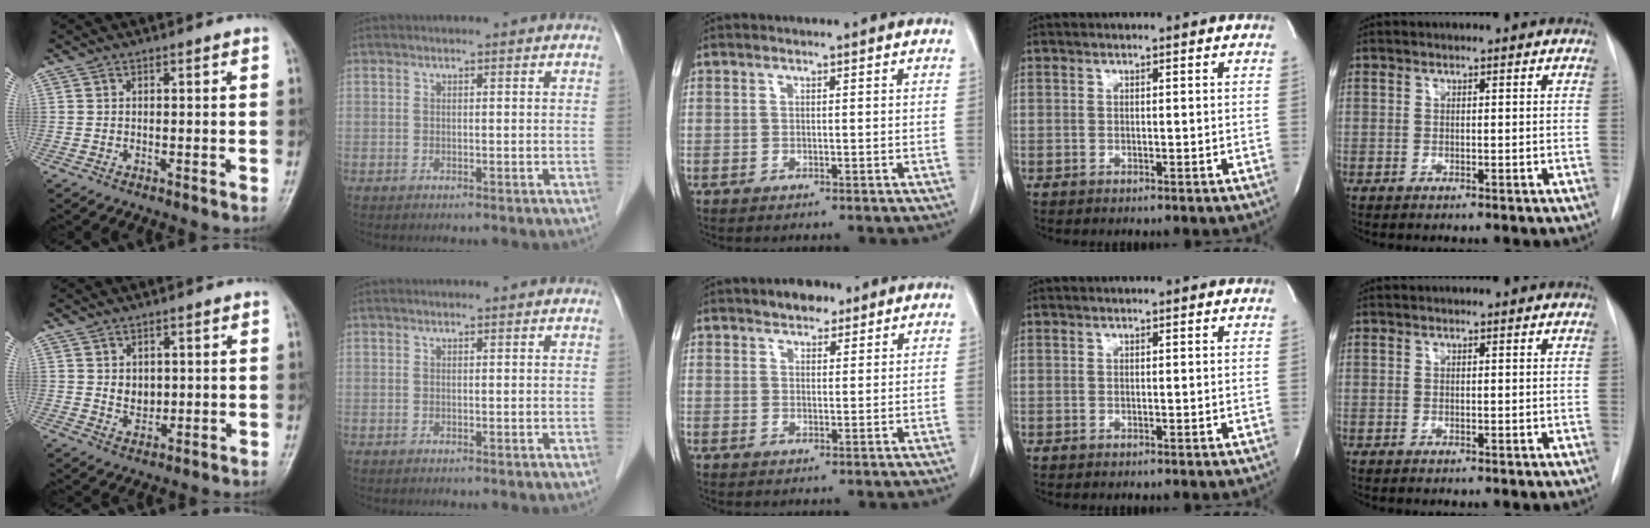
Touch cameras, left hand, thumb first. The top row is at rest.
{"thumb": {"total": 3.6, "force": [0.7, 2.9, 2.0], "torque": [-0.017, -0.009, 0.019]}, "middle": {"total": 3.7, "force": [2.8, 1.8, 1.6], "torque": [-0.026, 0.007, 0.045]}}